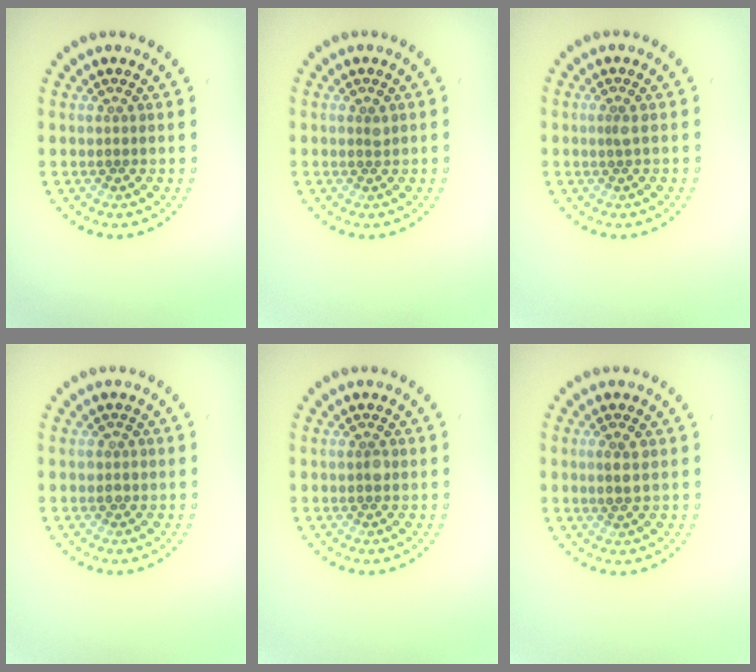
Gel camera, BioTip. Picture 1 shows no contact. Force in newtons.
{"total": 0.7, "press": 0.5, "slide": 0.5}
{"total": 0.8, "press": 0.6, "slide": 0.6}
{"total": 1.0, "press": 0.9, "slide": 0.4}
{"total": 0.9, "press": 0.9, "slide": 0.0}
{"total": 1.6, "press": 1.5, "slide": 0.4}